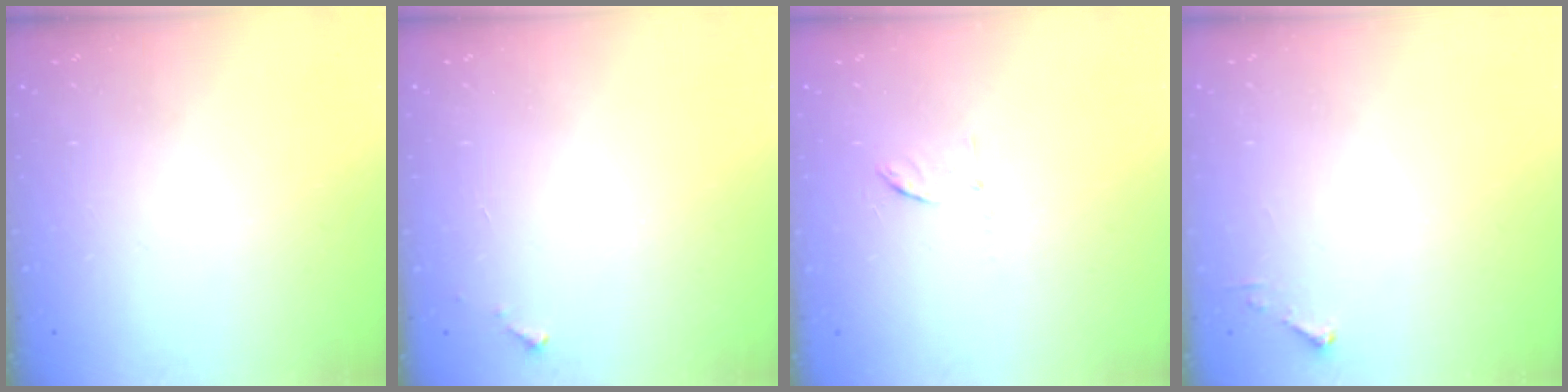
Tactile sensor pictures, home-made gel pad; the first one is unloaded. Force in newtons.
{"total": 2.8, "press": 2.8, "slide": 0.1}
{"total": 6.0, "press": 6.0, "slide": 0.4}
{"total": 2.7, "press": 2.7, "slide": 0.3}